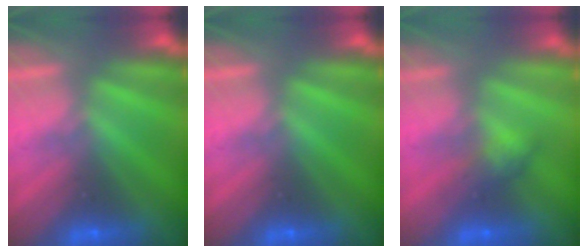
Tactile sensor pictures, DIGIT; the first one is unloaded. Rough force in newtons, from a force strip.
{"total": 0.0}
{"total": 2.7}